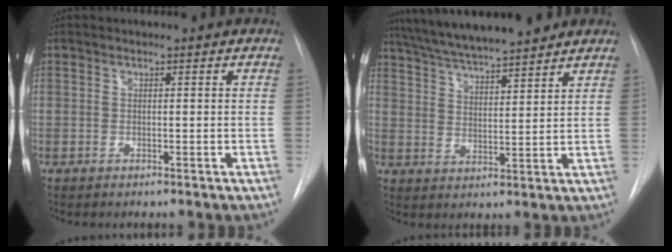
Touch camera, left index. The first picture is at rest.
{"total": 14.2, "force": [12.4, 1.3, 6.7], "torque": [-0.115, 0.020, 0.205]}